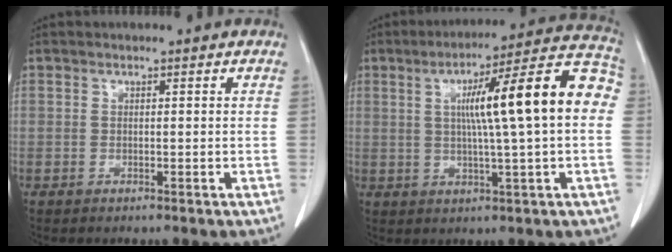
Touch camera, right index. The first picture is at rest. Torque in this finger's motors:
{"motor_torque": [1.37, 0.77, 0.62, 0.10]}